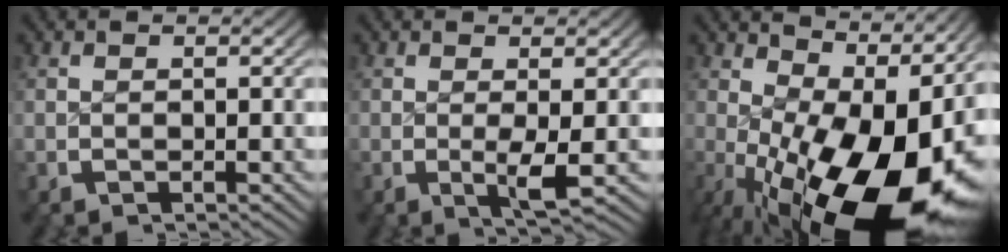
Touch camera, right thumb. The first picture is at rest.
{"total": 2.8, "force": [-0.1, 0.7, 2.7], "torque": [-0.055, -0.007, -0.003]}
{"total": 17.3, "force": [-2.5, 9.2, 14.5], "torque": [-0.240, -0.064, 0.002]}